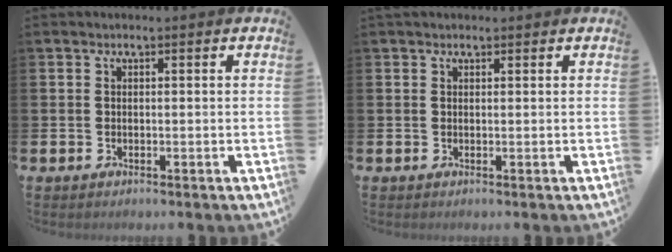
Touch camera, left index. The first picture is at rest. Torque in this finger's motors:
{"motor_torque": [0.33, -0.48, 0.25, 0.20]}